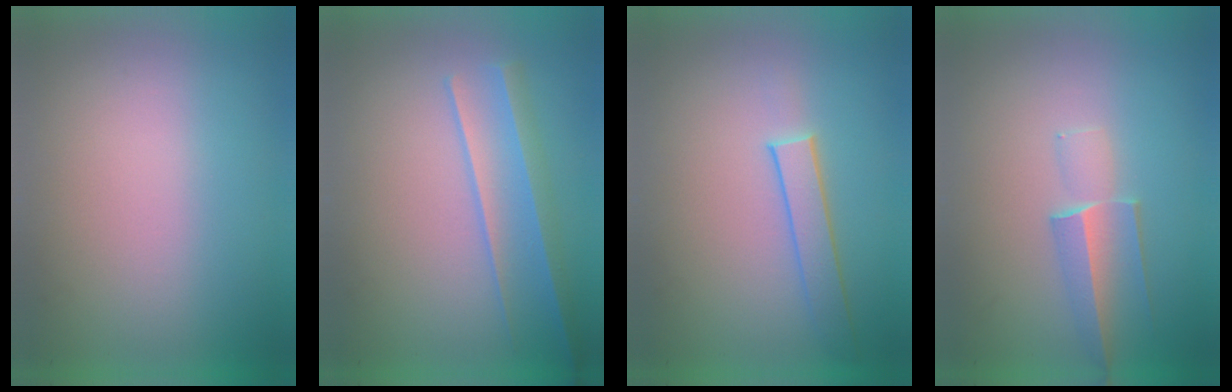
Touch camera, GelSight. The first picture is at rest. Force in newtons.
{"total": 2.2}
{"total": 1.9}
{"total": 1.8}